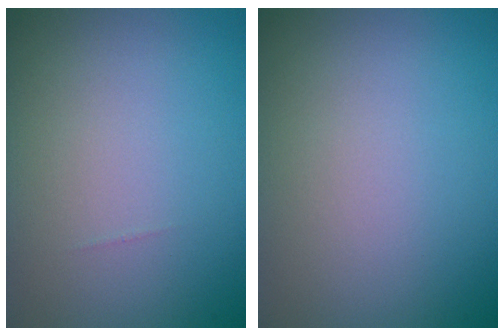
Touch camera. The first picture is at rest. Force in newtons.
{"total": 0.0}